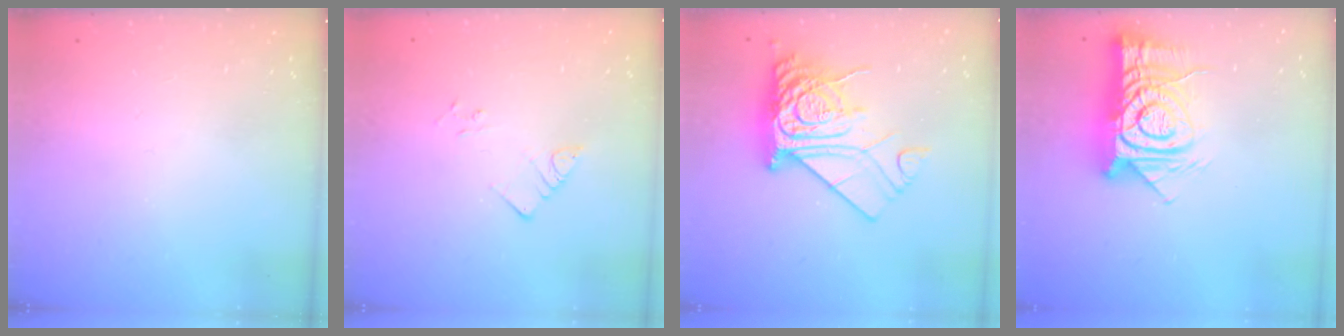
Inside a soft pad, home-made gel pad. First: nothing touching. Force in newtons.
{"total": 2.2, "press": 2.2, "slide": 0.2}
{"total": 15.8, "press": 15.8, "slide": 1.6}
{"total": 16.8, "press": 16.8, "slide": 1.7}